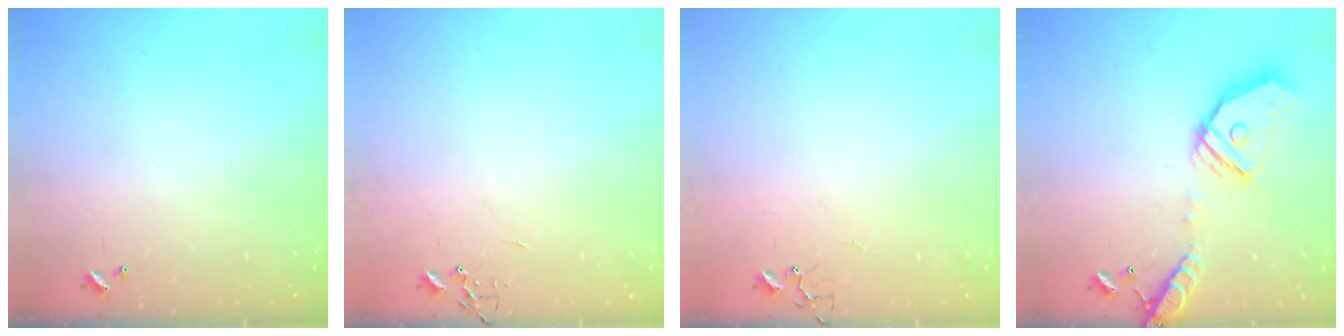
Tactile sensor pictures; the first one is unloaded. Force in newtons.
{"total": 0.0}
{"total": 3.8, "press": 3.7, "slide": 0.3}
{"total": 18.8, "press": 18.6, "slide": 3.0}